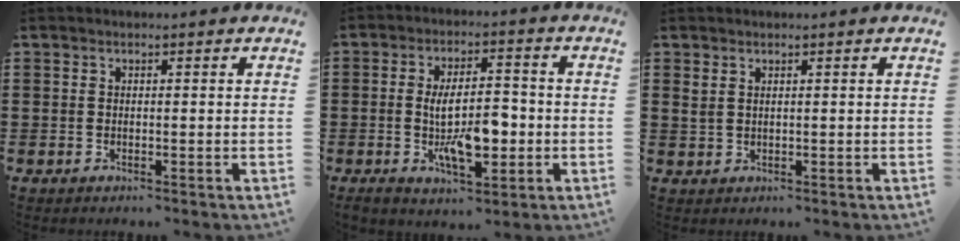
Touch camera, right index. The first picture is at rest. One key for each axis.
{"total": 9.5, "fx": -1.7, "fy": 3.8, "fz": 8.5, "tx": -0.147, "ty": -0.003, "tz": -0.033}
{"total": 1.2, "fx": 1.0, "fy": 0.5, "fz": 0.6, "tx": -0.014, "ty": 0.002, "tz": 0.018}